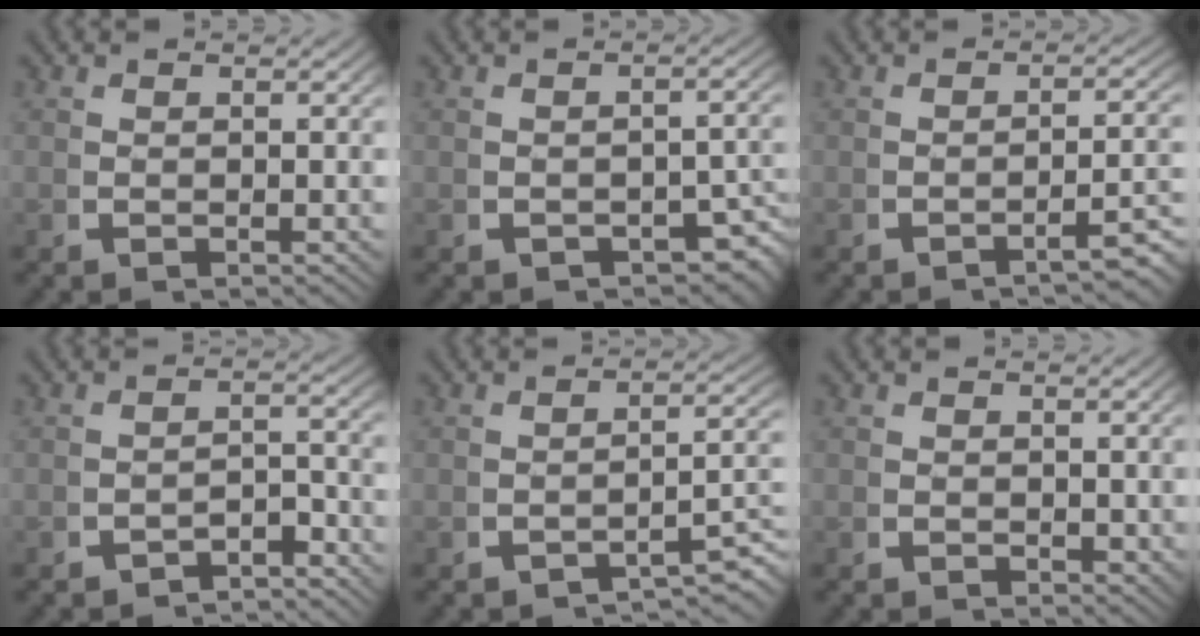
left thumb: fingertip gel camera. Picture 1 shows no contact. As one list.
[{"total": 3.5, "force": [-1.8, 1.9, 2.4], "torque": [-0.030, -0.015, -0.021]}, {"total": 4.1, "force": [-2.5, 0.8, 3.2], "torque": [-0.039, 0.002, -0.036]}, {"total": 3.2, "force": [-3.0, 0.6, 0.9], "torque": [-0.008, -0.009, -0.047]}, {"total": 4.0, "force": [-2.5, 1.3, 2.9], "torque": [-0.041, 0.001, -0.034]}, {"total": 0.9, "force": [0.5, 0.5, 0.5], "torque": [-0.003, -0.006, 0.014]}]